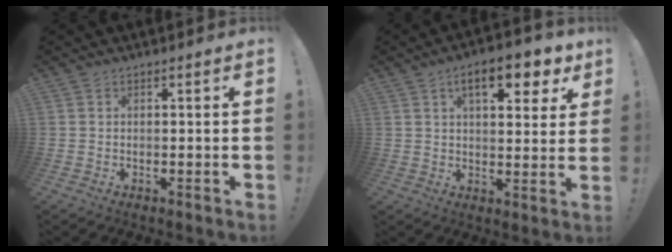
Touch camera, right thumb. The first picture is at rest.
{"total": 12.7, "force": [6.4, 4.9, 9.8], "torque": [-0.132, -0.022, 0.101]}